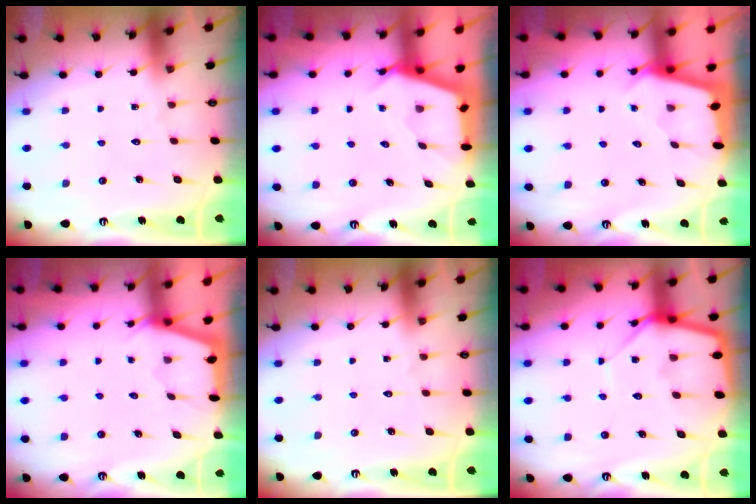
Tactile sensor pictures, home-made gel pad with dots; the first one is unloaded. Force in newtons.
{"total": 2.7, "press": 2.6, "slide": 0.3}
{"total": 2.4, "press": 2.4, "slide": 0.3}
{"total": 2.1, "press": 2.1, "slide": 0.3}
{"total": 0.0}
{"total": 9.2, "press": 9.1, "slide": 0.5}